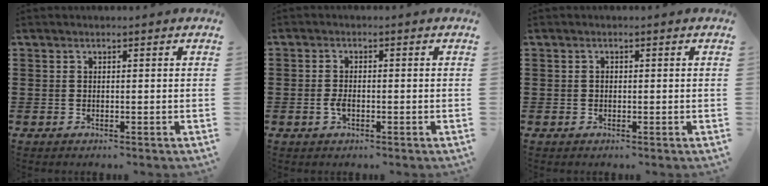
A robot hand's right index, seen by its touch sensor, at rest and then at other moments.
{"total": 1.9, "force": [-0.6, 1.0, 1.5], "torque": [-0.036, -0.001, -0.014]}
{"total": 0.6, "force": [-0.1, 0.4, 0.3], "torque": [-0.009, 0.001, -0.002]}